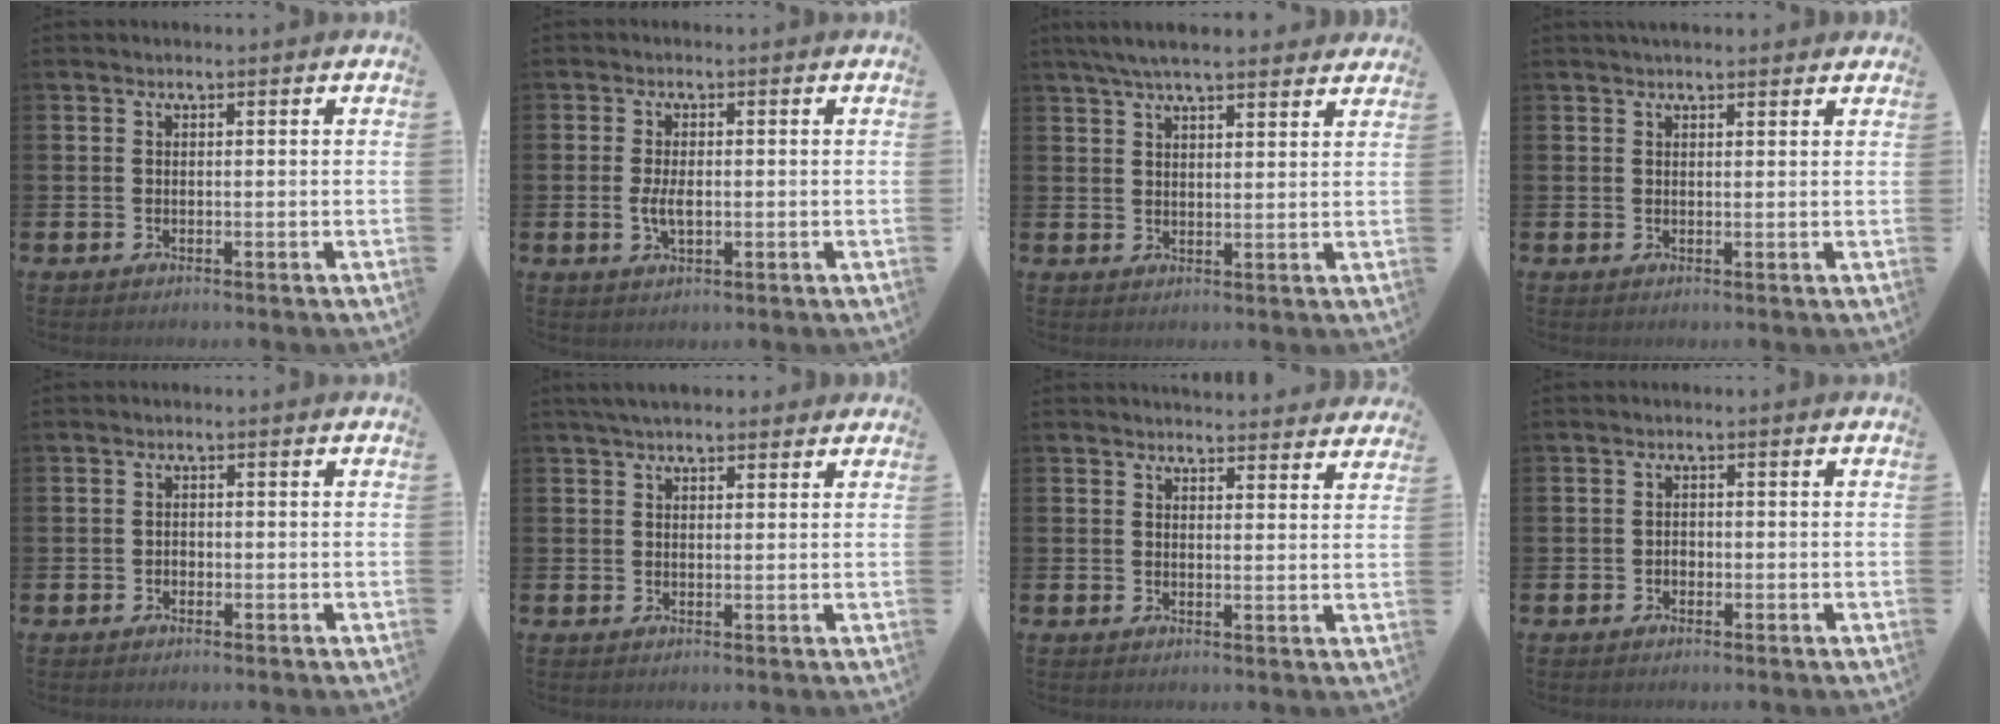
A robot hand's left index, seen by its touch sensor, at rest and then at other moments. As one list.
[{"total": 3.1, "force": [-0.2, 1.5, 2.7], "torque": [-0.040, -0.001, -0.006]}, {"total": 5.7, "force": [5.1, 1.0, 2.2], "torque": [-0.050, -0.012, 0.093]}, {"total": 1.7, "force": [1.6, 0.3, 0.3], "torque": [0.004, -0.005, 0.027]}, {"total": 0.8, "force": [-0.5, 0.6, 0.1], "torque": [-0.008, 0.004, -0.010]}, {"total": 3.5, "force": [3.1, 1.0, 1.3], "torque": [-0.025, -0.004, 0.056]}, {"total": 3.4, "force": [3.4, 0.3, -0.1], "torque": [0.008, -0.024, 0.060]}, {"total": 1.0, "force": [-0.5, 0.8, 0.3], "torque": [-0.003, 0.001, -0.012]}]